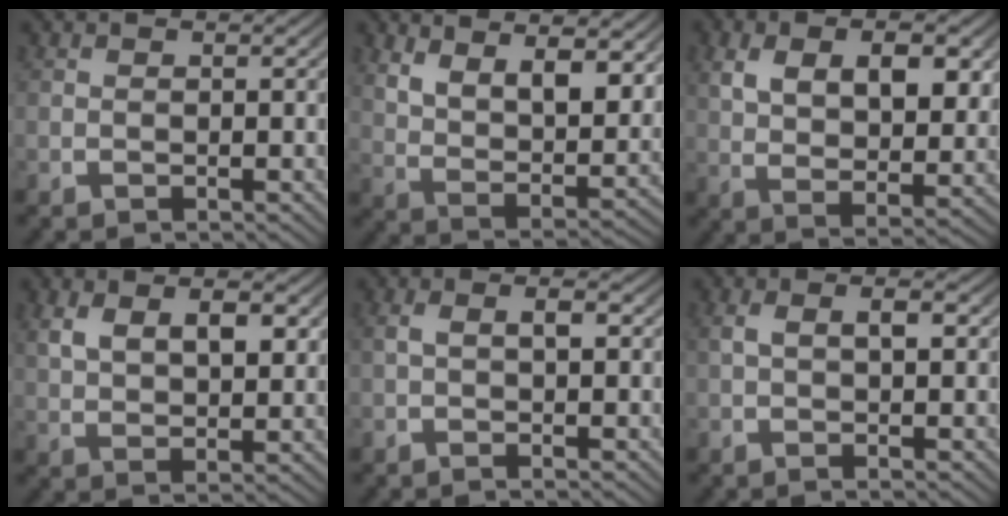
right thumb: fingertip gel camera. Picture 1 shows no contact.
{"total": 8.7, "force": [3.5, 4.6, 6.5], "torque": [-0.118, -0.017, 0.068]}
{"total": 6.7, "force": [1.5, 3.7, 5.5], "torque": [-0.102, -0.017, 0.040]}
{"total": 4.1, "force": [1.8, 1.9, 3.1], "torque": [-0.055, 0.001, 0.042]}
{"total": 1.9, "force": [0.2, 0.6, 1.8], "torque": [-0.037, 0.002, 0.004]}
{"total": 2.3, "force": [0.5, 0.7, 2.1], "torque": [-0.040, 0.003, 0.008]}